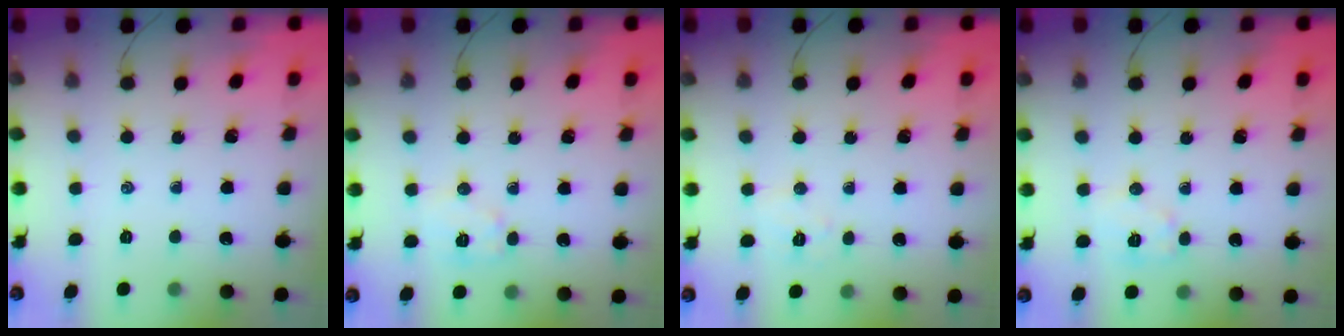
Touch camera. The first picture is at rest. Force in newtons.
{"total": 6.8, "press": 6.8, "slide": 0.6}
{"total": 5.1, "press": 5.0, "slide": 1.1}
{"total": 6.8, "press": 6.8, "slide": 0.6}